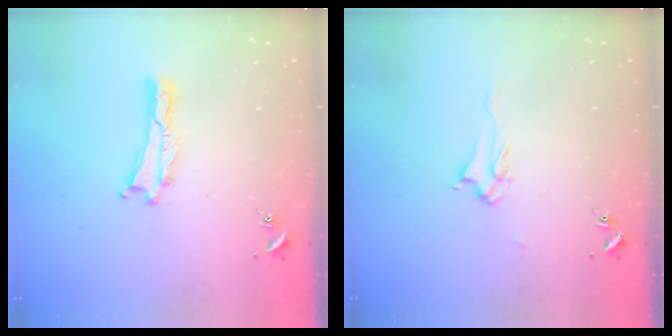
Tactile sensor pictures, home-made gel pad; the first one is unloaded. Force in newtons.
{"total": 2.5, "press": 2.4, "slide": 0.4}